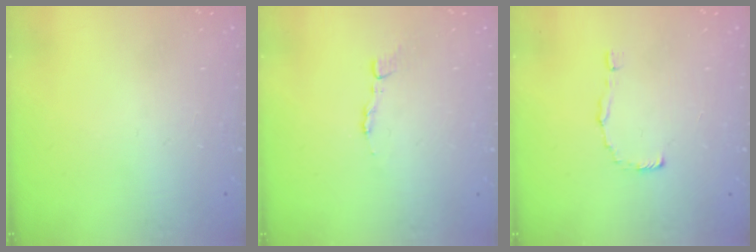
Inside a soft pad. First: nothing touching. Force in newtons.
{"total": 2.8, "press": 2.8, "slide": 0.4}
{"total": 2.0, "press": 2.0, "slide": 0.1}